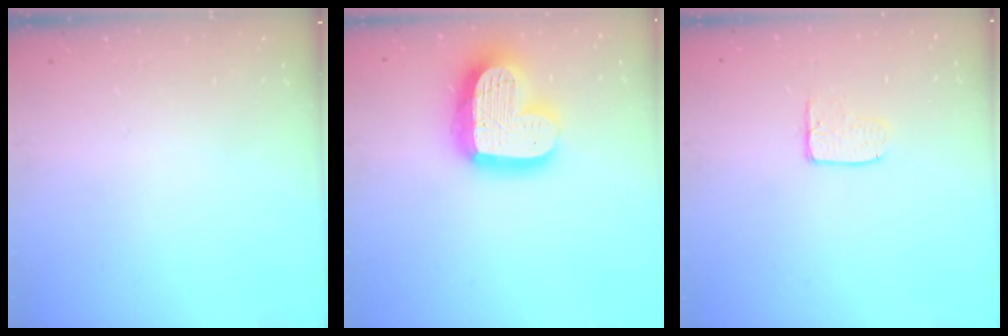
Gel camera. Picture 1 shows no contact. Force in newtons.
{"total": 19.5, "press": 19.4, "slide": 1.7}
{"total": 5.2, "press": 5.2, "slide": 0.5}